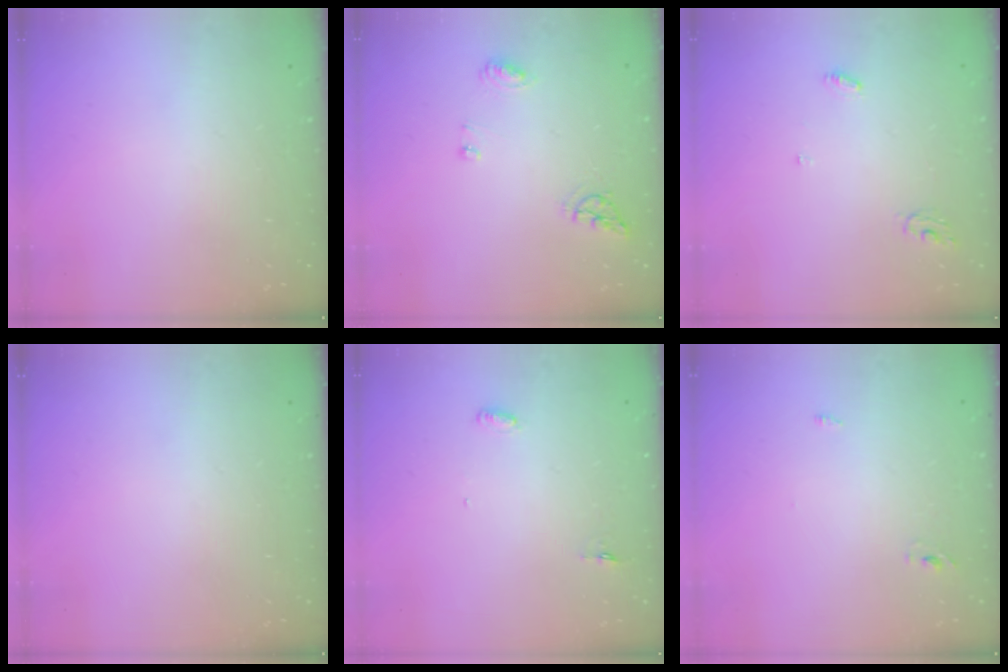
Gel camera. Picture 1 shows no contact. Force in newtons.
{"total": 6.6, "press": 6.5, "slide": 0.6}
{"total": 4.1, "press": 4.1, "slide": 0.2}
{"total": 0.0}
{"total": 3.0, "press": 2.8, "slide": 0.9}
{"total": 2.4, "press": 2.2, "slide": 1.0}